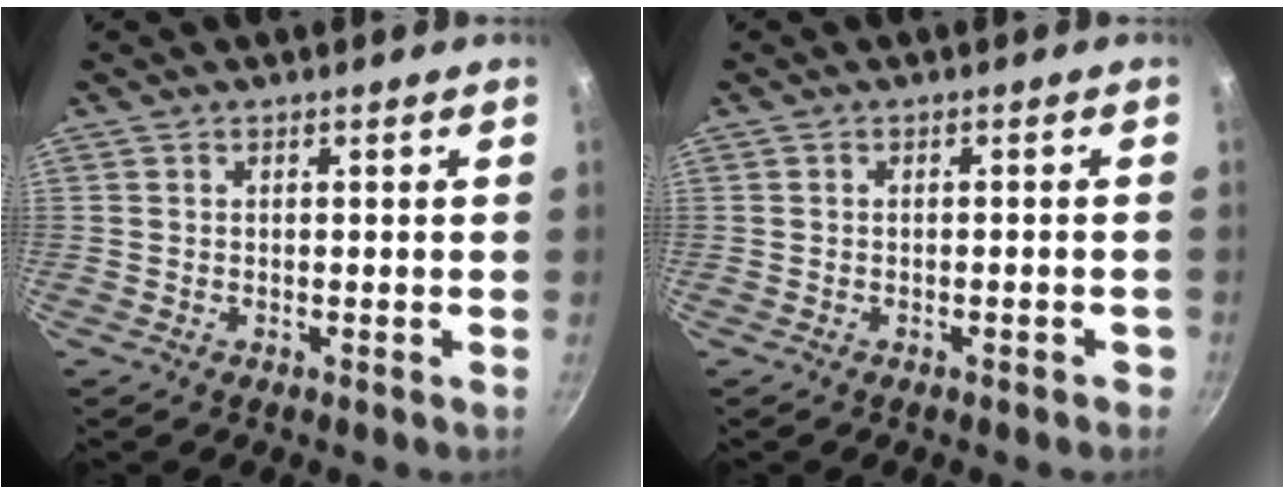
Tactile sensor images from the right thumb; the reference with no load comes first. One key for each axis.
{"total": 1.7, "fx": -1.0, "fy": 0.6, "fz": 1.2, "tx": -0.009, "ty": 0.011, "tz": -0.009}